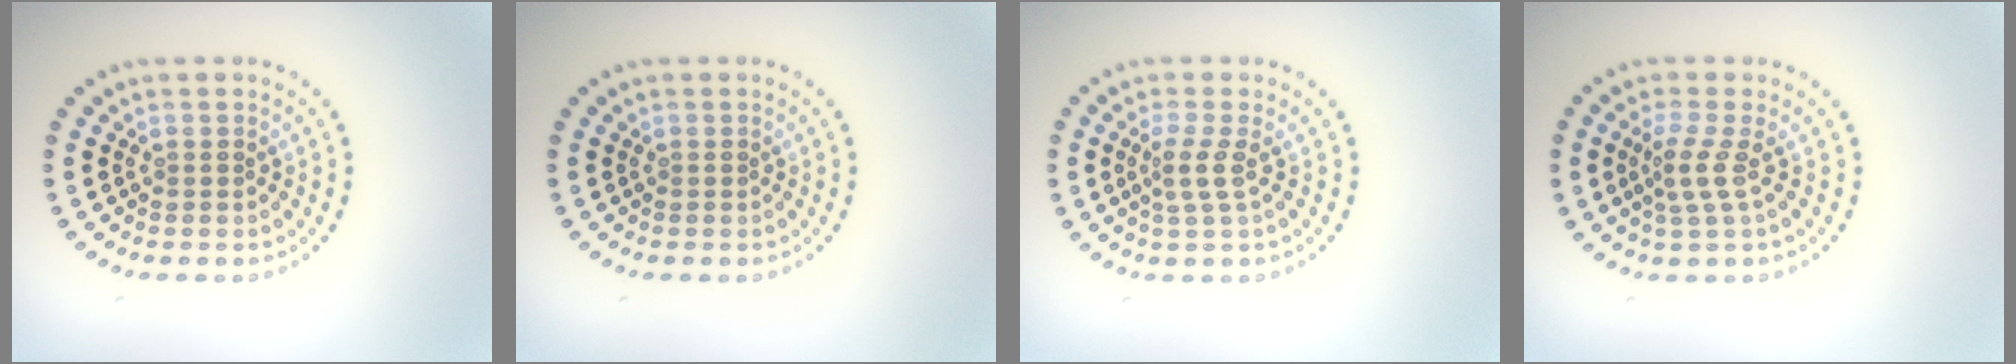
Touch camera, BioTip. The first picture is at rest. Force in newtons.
{"total": 0.0}
{"total": 1.9, "press": 1.3, "slide": 1.3}
{"total": 2.2, "press": 1.5, "slide": 1.6}